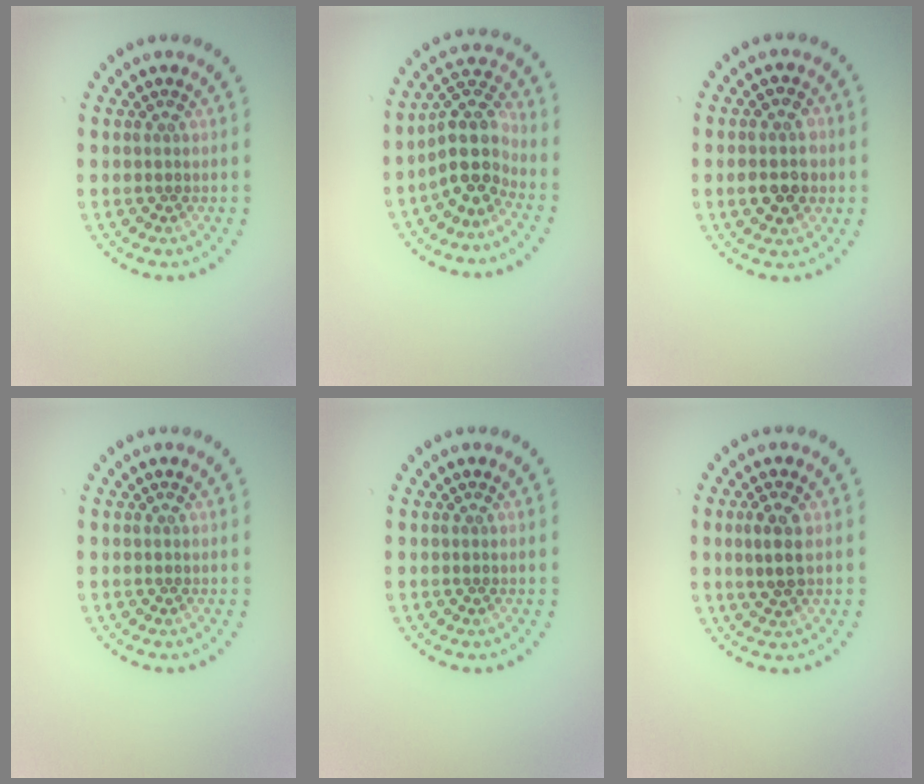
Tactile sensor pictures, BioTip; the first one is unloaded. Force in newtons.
{"total": 4.5, "press": 3.6, "slide": 2.6}
{"total": 3.7, "press": 3.7, "slide": 0.3}
{"total": 0.0}
{"total": 0.0}
{"total": 2.5, "press": 2.4, "slide": 0.6}